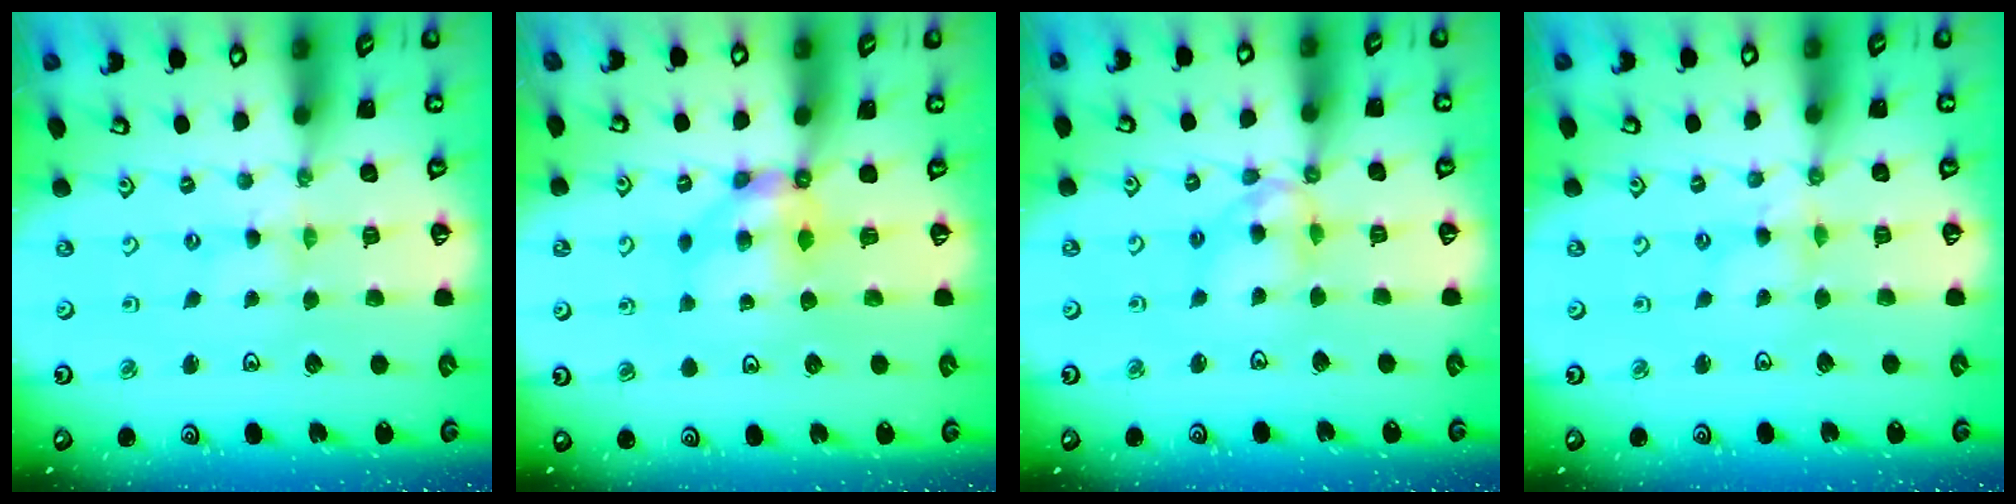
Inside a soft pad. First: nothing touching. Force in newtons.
{"total": 6.5, "press": 6.5, "slide": 0.2}
{"total": 10.0, "press": 10.0, "slide": 1.0}
{"total": 2.6, "press": 2.6, "slide": 0.4}